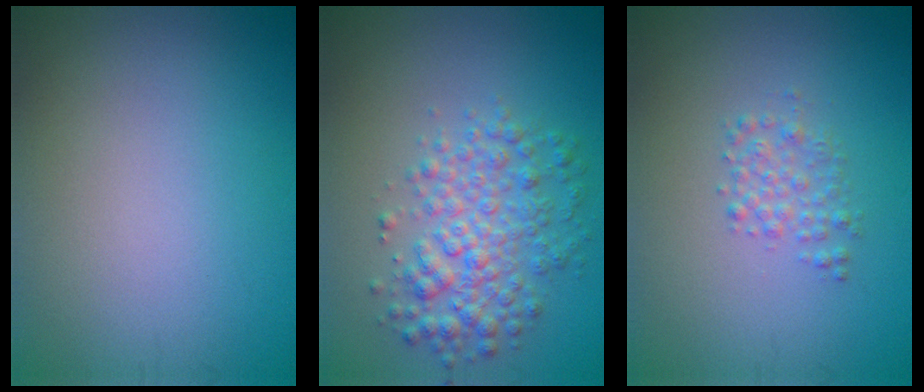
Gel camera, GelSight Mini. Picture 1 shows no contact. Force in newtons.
{"total": 4.6, "press": 4.6, "slide": 0.0}
{"total": 1.8, "press": 1.8, "slide": 0.0}